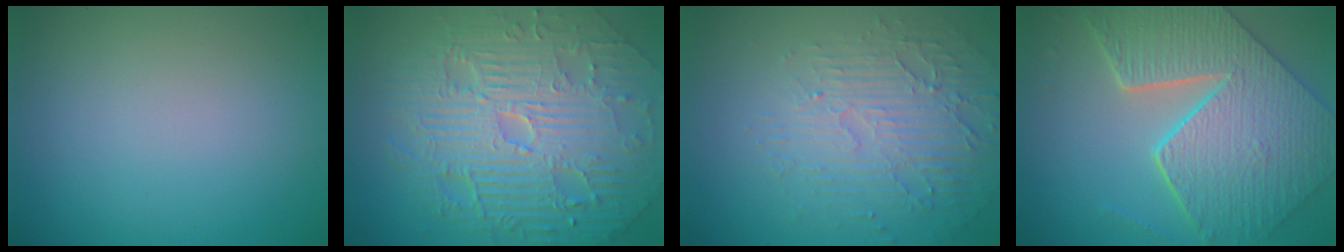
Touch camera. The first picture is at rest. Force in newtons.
{"total": 11.2, "press": 7.2, "slide": 8.6}
{"total": 5.4, "press": 3.4, "slide": 4.3}
{"total": 9.3, "press": 6.8, "slide": 6.4}